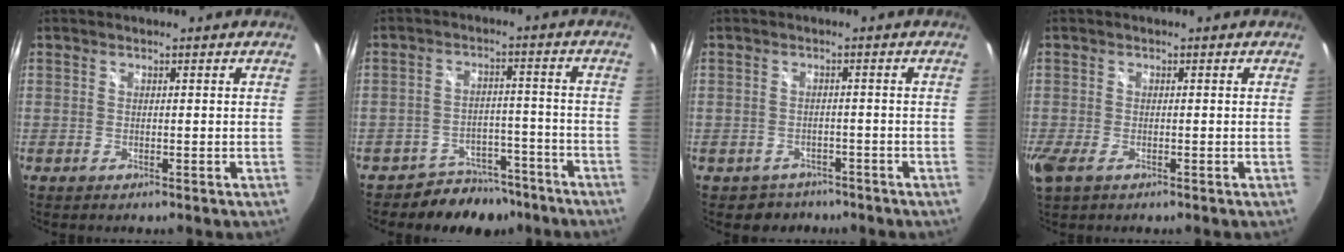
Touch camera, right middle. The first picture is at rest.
{"total": 8.7, "force": [-7.2, 4.8, 1.1], "torque": [-0.019, 0.022, -0.093]}
{"total": 4.1, "force": [-3.0, 2.7, 0.1], "torque": [-0.008, 0.007, -0.043]}
{"total": 3.8, "force": [-1.9, 1.7, 2.8], "torque": [-0.061, -0.014, -0.034]}